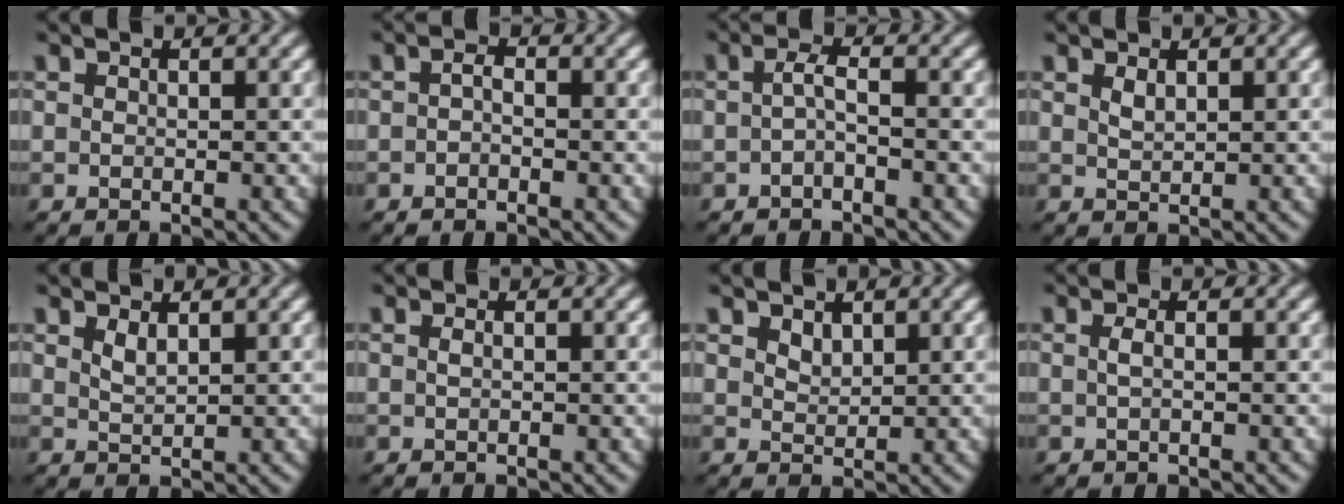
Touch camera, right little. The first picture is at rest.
{"total": 0.8, "force": [-0.6, 0.0, 0.5], "torque": [0.000, -0.004, -0.008]}
{"total": 1.4, "force": [-0.7, -0.3, 1.2], "torque": [-0.018, -0.003, -0.011]}
{"total": 0.9, "force": [0.5, -0.6, 0.4], "torque": [-0.003, -0.010, 0.022]}
{"total": 1.2, "force": [0.9, -0.6, 0.5], "torque": [-0.002, -0.008, 0.027]}
{"total": 0.8, "force": [-0.3, -0.7, 0.1], "torque": [-0.001, -0.005, 0.000]}
{"total": 1.5, "force": [1.5, -0.1, 0.4], "torque": [-0.001, -0.010, 0.037]}
{"total": 1.0, "force": [-0.4, -0.9, 0.4], "torque": [-0.009, -0.006, -0.002]}